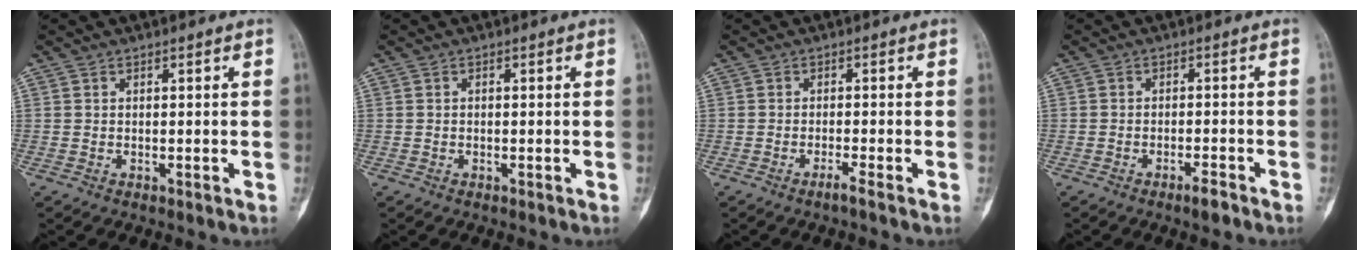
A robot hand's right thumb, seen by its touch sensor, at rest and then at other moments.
{"total": 0.0}
{"total": 1.4, "force": [-1.0, -0.4, 0.8], "torque": [-0.023, 0.002, -0.022]}
{"total": 2.6, "force": [-1.9, 0.4, 1.7], "torque": [-0.031, 0.009, -0.033]}